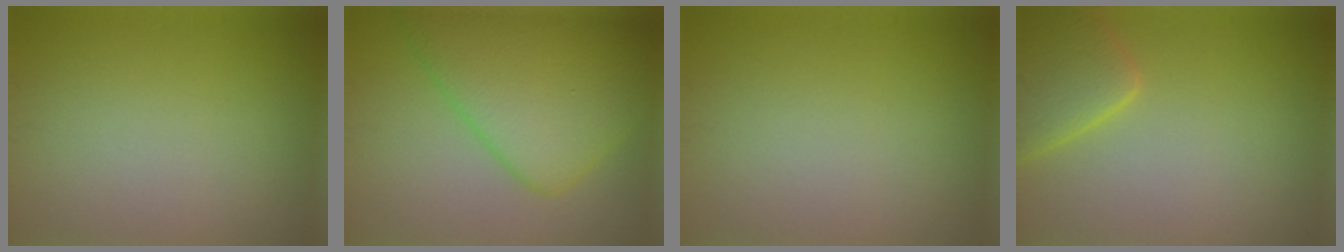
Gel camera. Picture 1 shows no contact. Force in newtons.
{"total": 9.8, "press": 9.8, "slide": 0.2}
{"total": 0.0}
{"total": 4.6, "press": 4.6, "slide": 0.3}